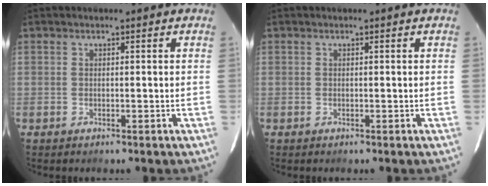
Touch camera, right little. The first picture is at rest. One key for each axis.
{"total": 0.0}